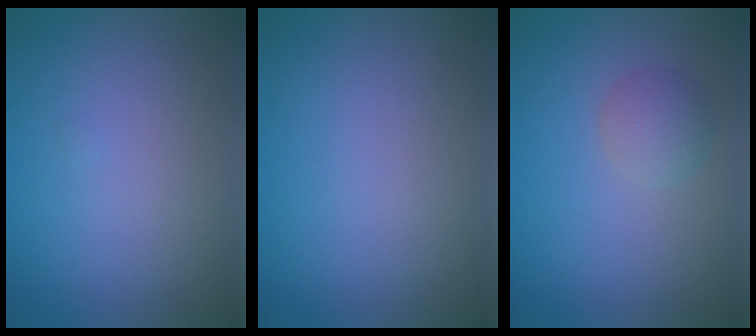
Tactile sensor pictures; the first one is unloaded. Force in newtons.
{"total": 0.0}
{"total": 2.1, "press": 2.1, "slide": 0.1}